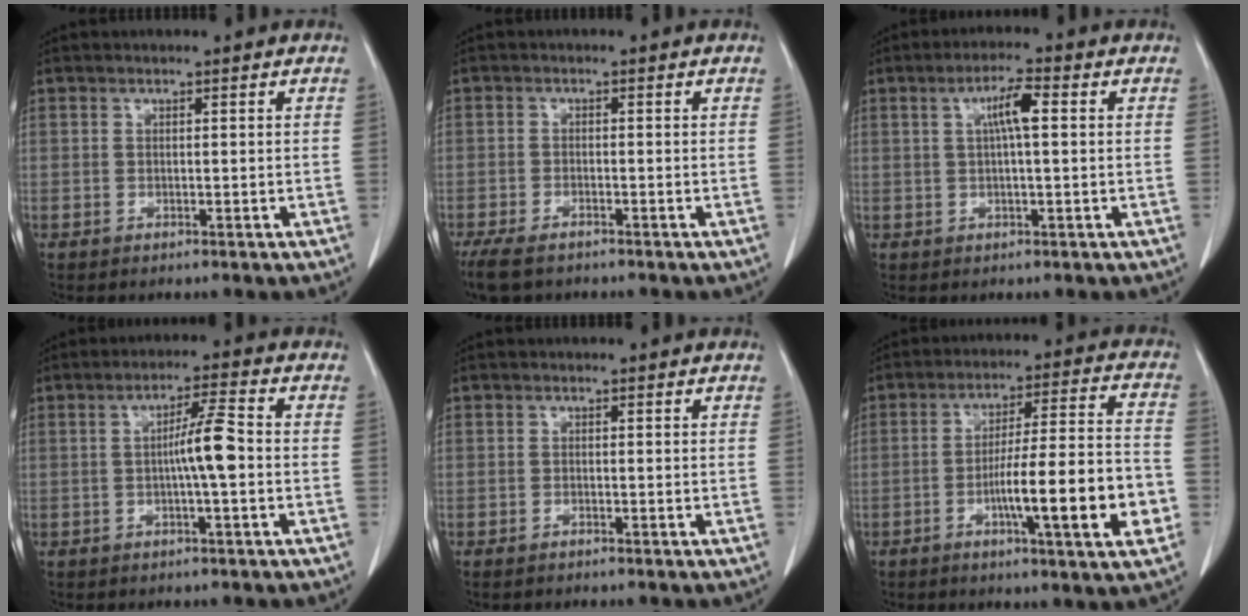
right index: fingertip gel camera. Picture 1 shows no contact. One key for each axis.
{"total": 6.1, "fx": -4.7, "fy": 2.2, "fz": 3.2, "tx": -0.060, "ty": -0.012, "tz": -0.077}
{"total": 4.6, "fx": 1.0, "fy": 0.4, "fz": 4.5, "tx": -0.083, "ty": 0.009, "tz": 0.017}
{"total": 5.4, "fx": -0.4, "fy": 0.0, "fz": 5.4, "tx": -0.087, "ty": 0.011, "tz": -0.006}
{"total": 0.7, "fx": -0.6, "fy": 0.1, "fz": 0.3, "tx": -0.012, "ty": -0.002, "tz": -0.008}
{"total": 15.4, "fx": -4.6, "fy": 0.9, "fz": 14.7, "tx": -0.226, "ty": 0.003, "tz": -0.068}